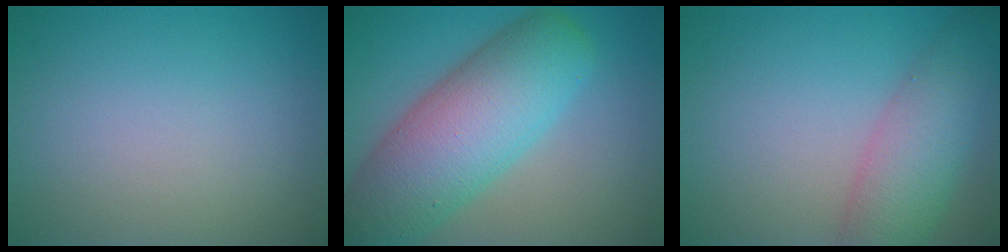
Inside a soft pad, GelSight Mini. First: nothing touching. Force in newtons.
{"total": 10.5, "press": 10.5, "slide": 0.4}
{"total": 5.6, "press": 5.6, "slide": 0.3}